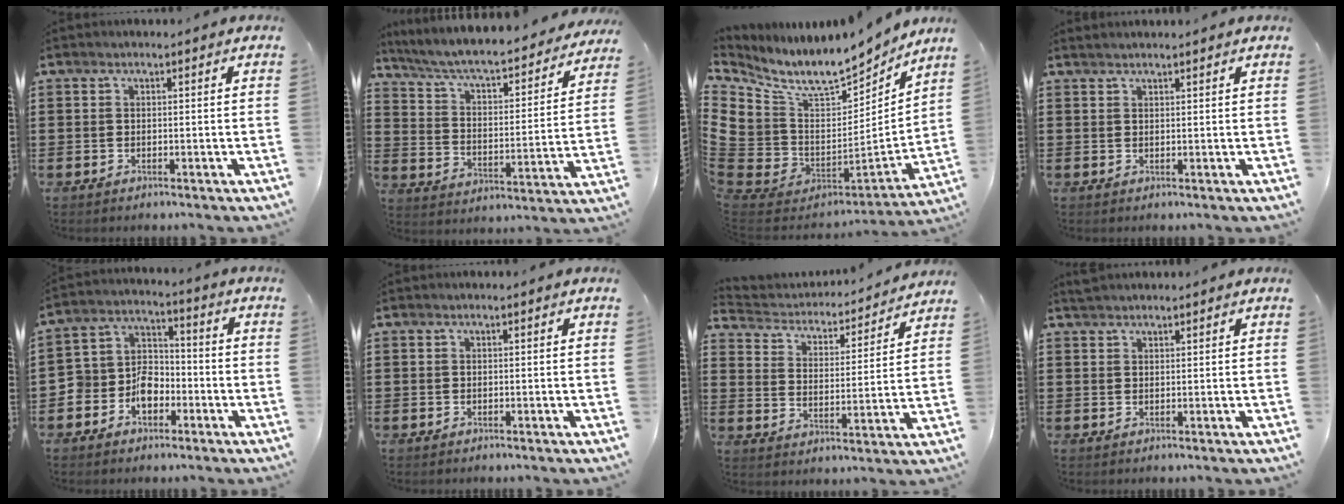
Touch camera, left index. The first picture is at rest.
{"total": 5.5, "force": [4.8, 0.5, 2.7], "torque": [-0.072, -0.041, 0.073]}
{"total": 9.8, "force": [8.1, 4.4, 3.3], "torque": [-0.101, -0.068, 0.142]}
{"total": 0.9, "force": [0.9, -0.1, 0.2], "torque": [-0.004, -0.001, 0.018]}
{"total": 6.5, "force": [-3.4, 4.9, 2.4], "torque": [-0.062, 0.012, -0.069]}
{"total": 0.0}
{"total": 2.9, "force": [2.8, 0.8, 0.0], "torque": [-0.022, -0.028, 0.038]}
{"total": 1.3, "force": [1.3, 0.1, 0.1], "torque": [-0.004, 0.001, 0.026]}